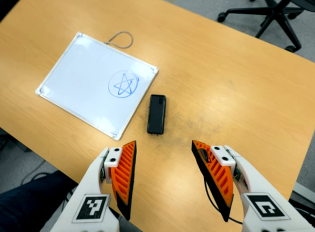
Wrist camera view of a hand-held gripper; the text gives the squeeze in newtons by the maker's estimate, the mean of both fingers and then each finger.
{"total": 0.0}